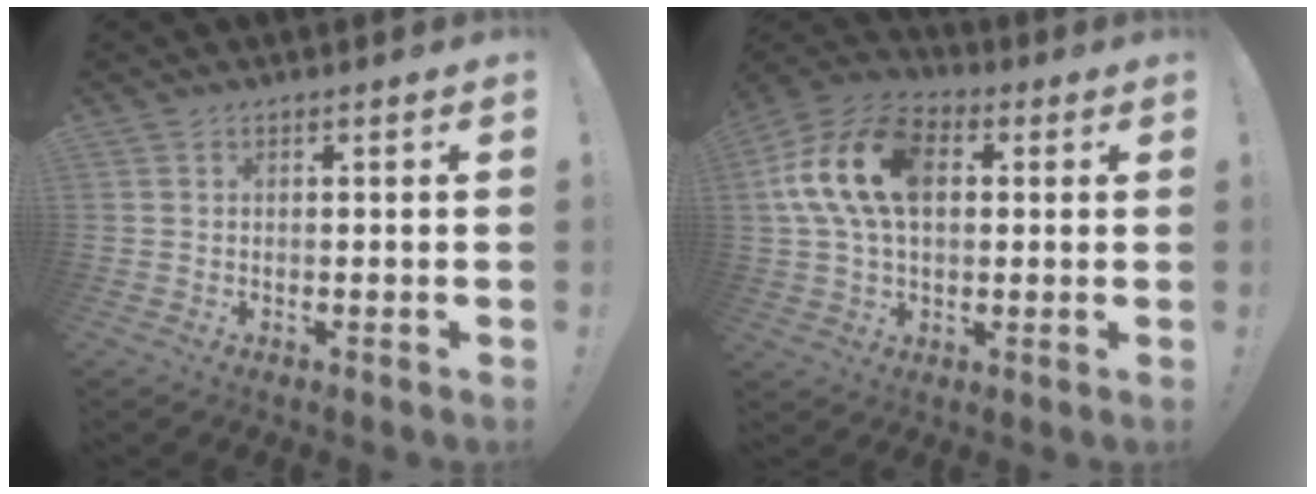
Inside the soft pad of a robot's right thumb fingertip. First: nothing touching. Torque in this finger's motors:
{"motor_torque": [1.78, 2.93, 0.27, 0.13, 0.28]}